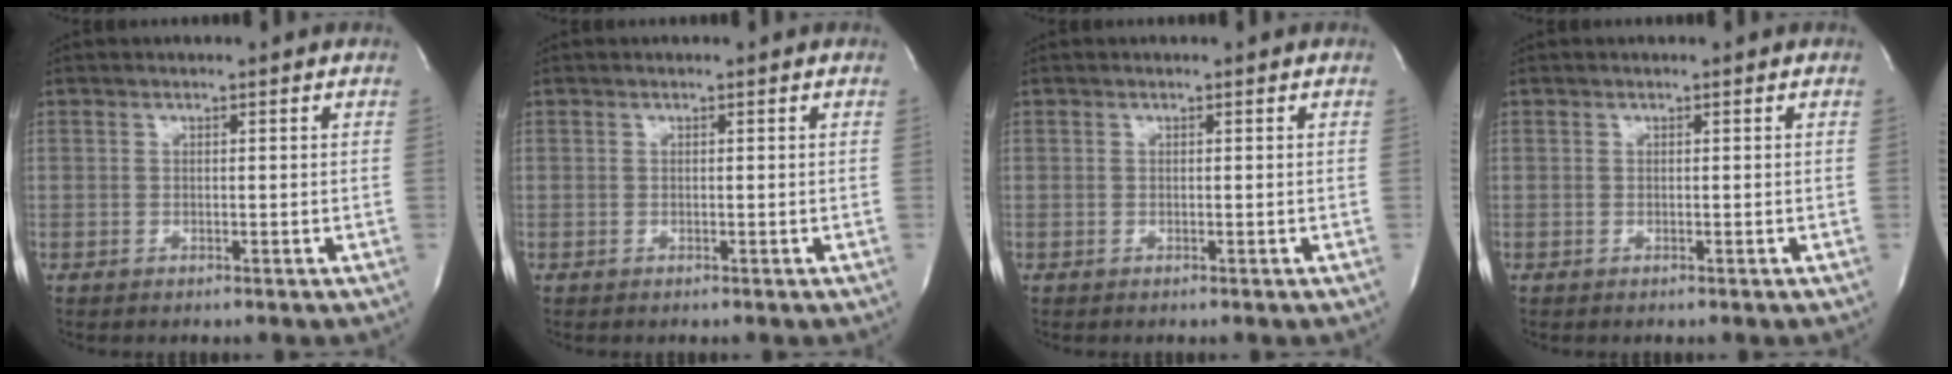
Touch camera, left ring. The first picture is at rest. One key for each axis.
{"total": 0.0}
{"total": 0.0}
{"total": 0.0}